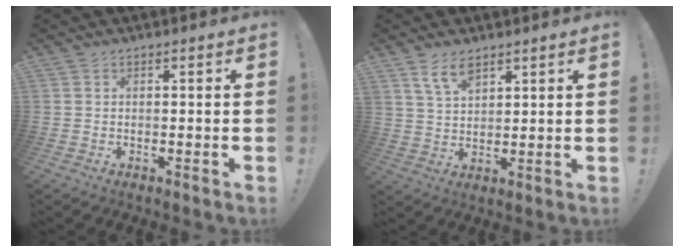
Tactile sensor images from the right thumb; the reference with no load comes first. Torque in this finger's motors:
{"motor_torque": [0.13, 0.24, 0.35, 0.49, 0.37]}